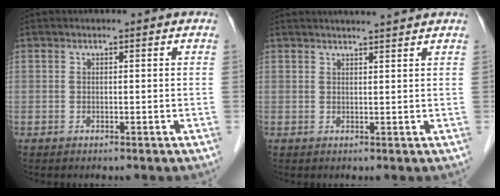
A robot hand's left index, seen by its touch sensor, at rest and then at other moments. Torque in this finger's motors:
{"motor_torque": [0.74, -1.12, 0.12, 0.02]}